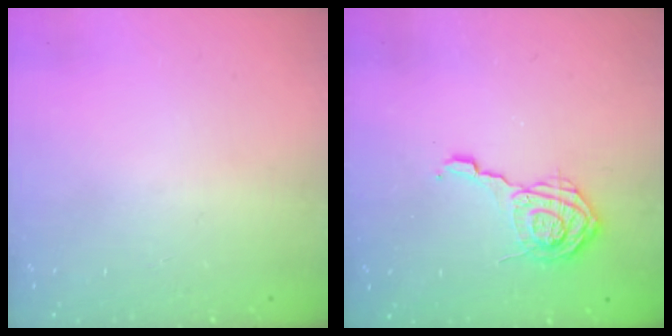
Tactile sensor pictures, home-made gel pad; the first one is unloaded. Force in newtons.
{"total": 11.2, "press": 11.2, "slide": 0.9}